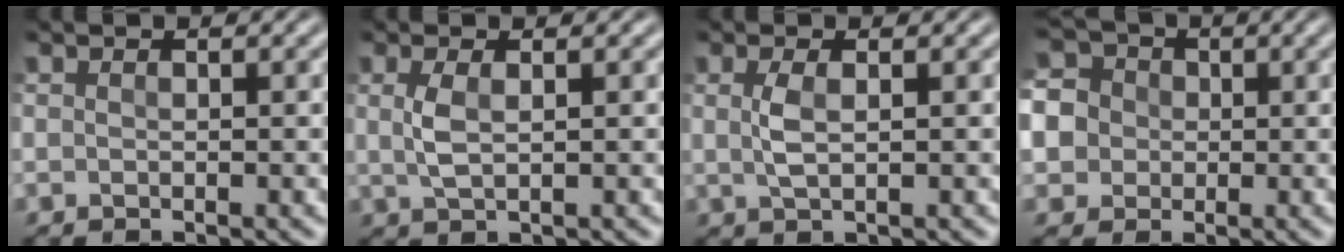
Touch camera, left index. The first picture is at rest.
{"total": 2.0, "force": [0.2, 0.7, 1.9], "torque": [-0.045, 0.001, 0.006]}
{"total": 1.9, "force": [0.1, 0.5, 1.8], "torque": [-0.042, 0.001, 0.004]}
{"total": 7.7, "force": [-0.4, 7.3, 2.5], "torque": [-0.078, 0.021, -0.032]}